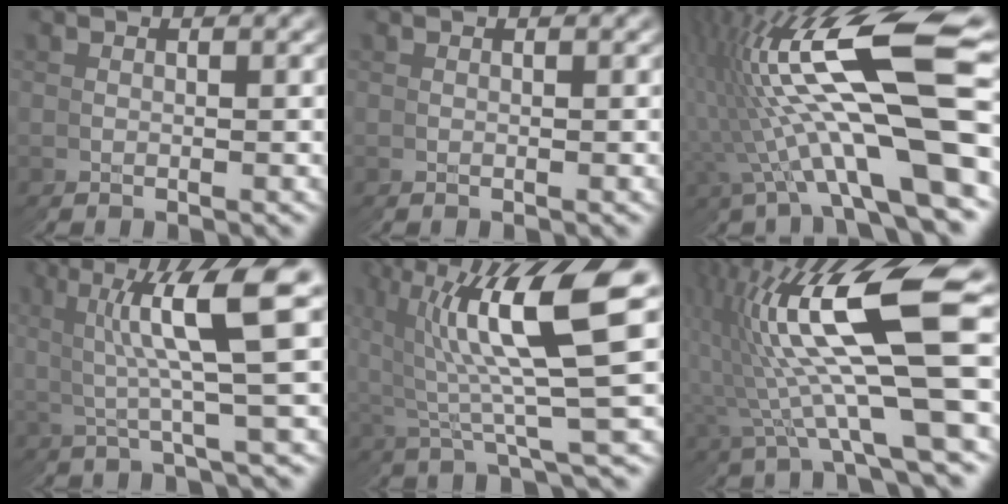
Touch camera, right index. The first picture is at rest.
{"total": 0.0}
{"total": 13.7, "force": [2.7, 4.5, 12.6], "torque": [-0.222, 0.020, 0.043]}
{"total": 7.4, "force": [2.8, 1.3, 6.8], "torque": [-0.086, 0.026, 0.037]}
{"total": 9.9, "force": [2.8, 3.4, 8.8], "torque": [-0.147, 0.021, 0.042]}
{"total": 12.3, "force": [1.8, 5.0, 11.1], "torque": [-0.198, 0.006, 0.032]}